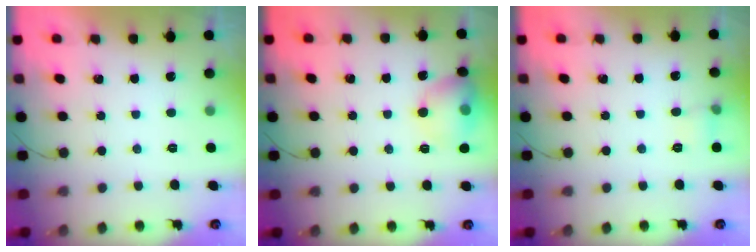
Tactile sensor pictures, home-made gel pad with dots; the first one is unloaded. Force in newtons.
{"total": 11.3, "press": 11.1, "slide": 2.3}
{"total": 4.8, "press": 4.7, "slide": 1.2}